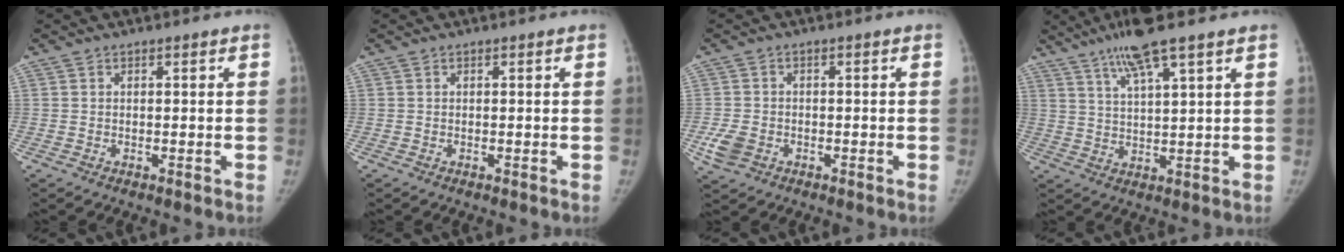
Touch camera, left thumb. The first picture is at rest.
{"total": 0.0}
{"total": 4.3, "force": [-1.4, 3.5, 2.1], "torque": [-0.042, 0.002, -0.020]}
{"total": 9.1, "force": [6.2, 0.5, 6.6], "torque": [-0.127, -0.019, 0.115]}